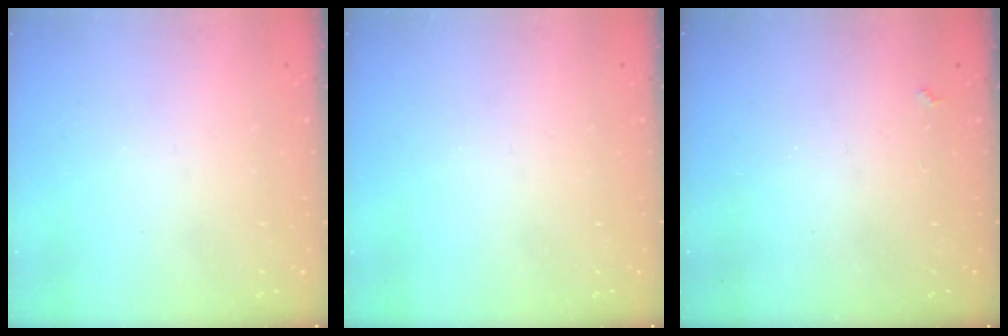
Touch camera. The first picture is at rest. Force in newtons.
{"total": 0.0}
{"total": 1.7, "press": 1.7, "slide": 0.4}